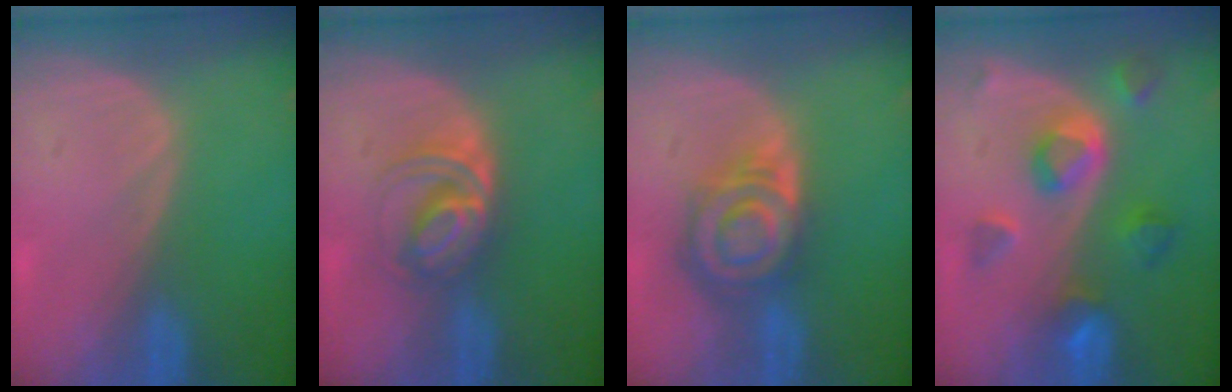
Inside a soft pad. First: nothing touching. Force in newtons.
{"total": 5.5, "press": 5.3, "slide": 1.3}
{"total": 8.1, "press": 7.1, "slide": 3.9}
{"total": 7.7, "press": 6.9, "slide": 3.4}